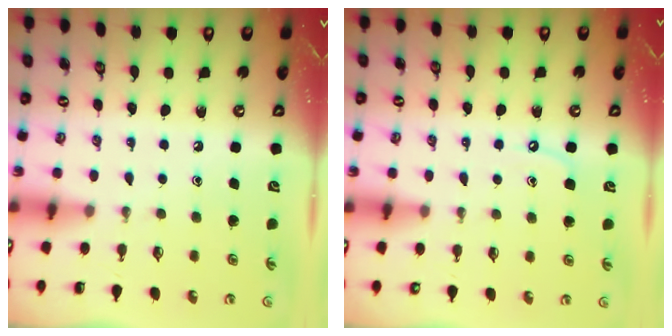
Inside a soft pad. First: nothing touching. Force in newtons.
{"total": 5.1, "press": 5.1, "slide": 0.7}